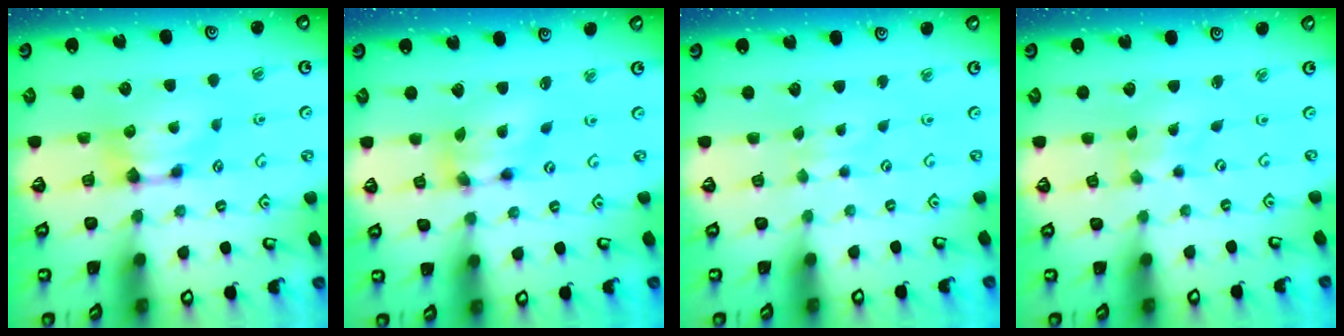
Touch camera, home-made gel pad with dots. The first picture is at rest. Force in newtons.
{"total": 4.8, "press": 4.4, "slide": 2.0}
{"total": 2.8, "press": 2.7, "slide": 0.4}
{"total": 4.9, "press": 4.9, "slide": 0.5}